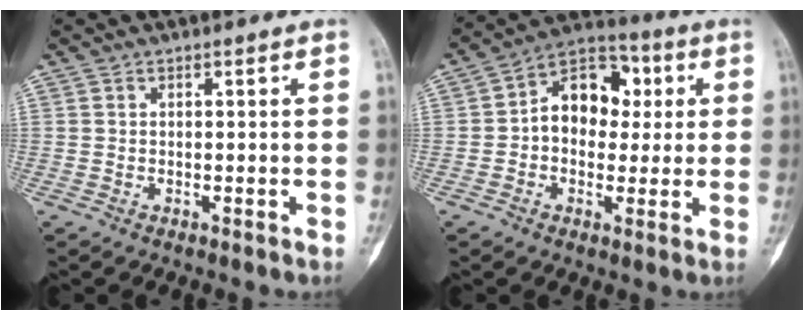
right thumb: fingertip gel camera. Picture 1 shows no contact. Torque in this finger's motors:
{"motor_torque": [1.19, 1.21, 0.47, -0.47, 0.06]}